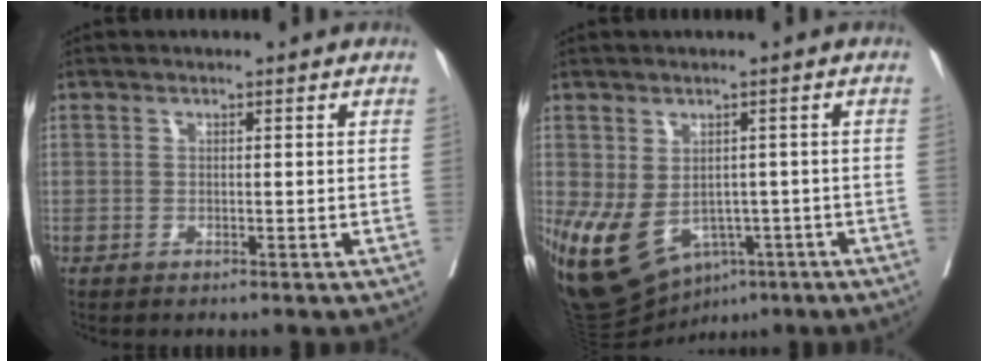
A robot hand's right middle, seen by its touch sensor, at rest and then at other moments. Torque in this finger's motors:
{"motor_torque": [0.94, -0.61, 1.05, 0.21]}